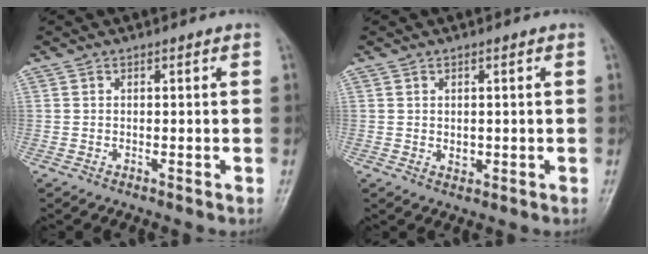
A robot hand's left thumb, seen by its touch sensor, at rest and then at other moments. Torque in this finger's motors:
{"motor_torque": [-0.17, -0.08, 0.11, 0.02, 0.01]}